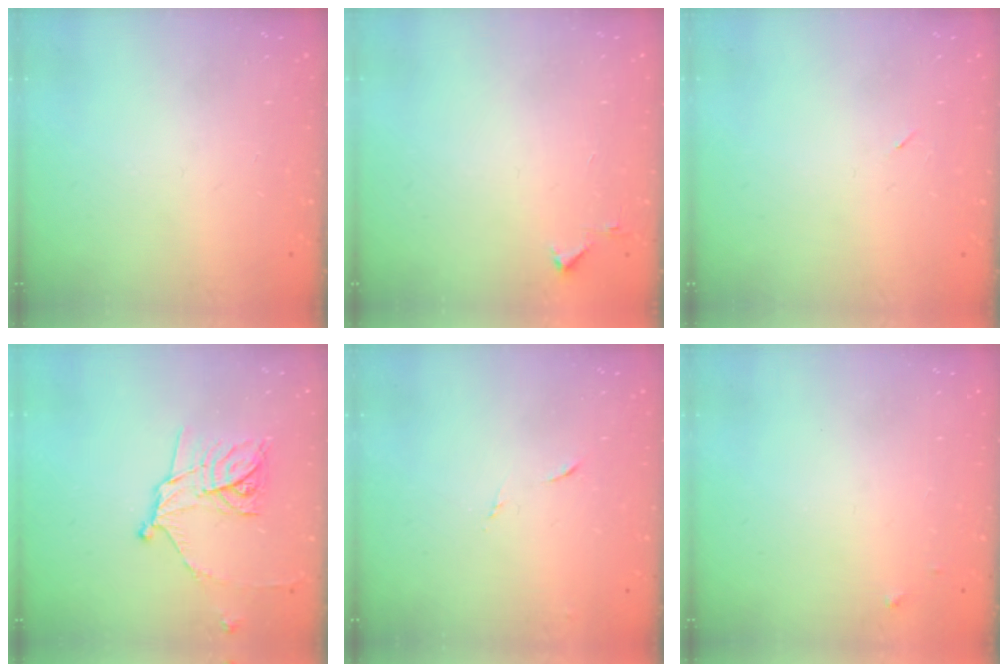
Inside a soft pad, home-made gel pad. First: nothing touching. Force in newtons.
{"total": 3.1, "press": 3.0, "slide": 0.3}
{"total": 2.2, "press": 1.9, "slide": 1.2}
{"total": 13.5, "press": 13.5, "slide": 0.1}
{"total": 5.9, "press": 5.9, "slide": 0.6}
{"total": 3.5, "press": 3.5, "slide": 0.2}